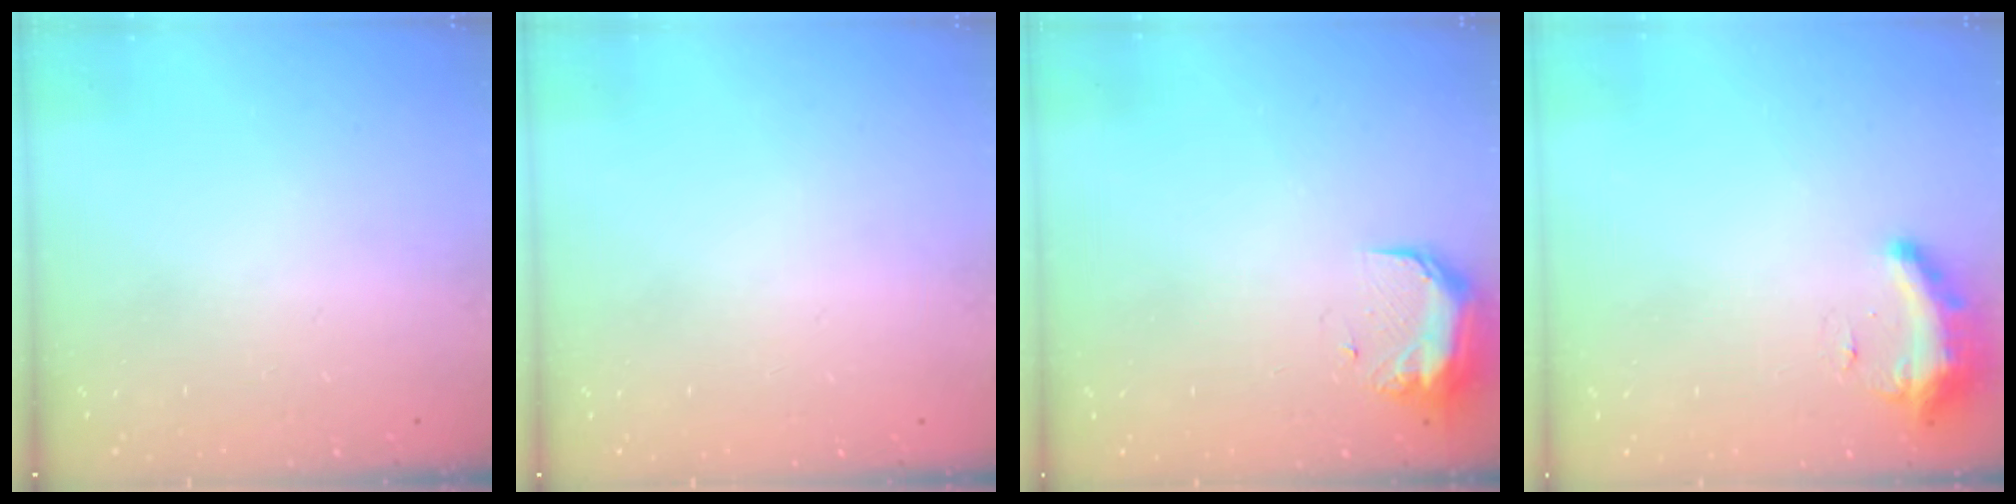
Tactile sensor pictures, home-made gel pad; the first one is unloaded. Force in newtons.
{"total": 13.0, "press": 3.6, "slide": 12.5}
{"total": 11.2, "press": 9.8, "slide": 5.5}
{"total": 9.2, "press": 9.1, "slide": 0.5}